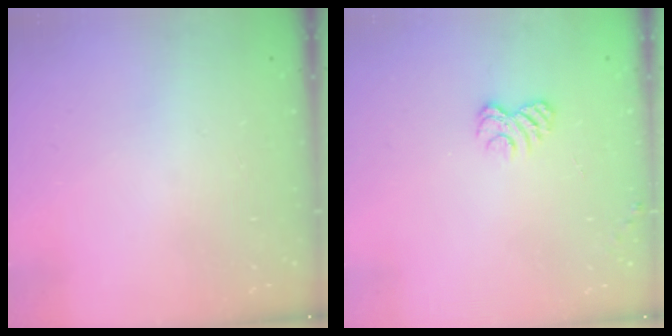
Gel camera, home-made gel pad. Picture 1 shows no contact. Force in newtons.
{"total": 2.8, "press": 2.5, "slide": 1.3}